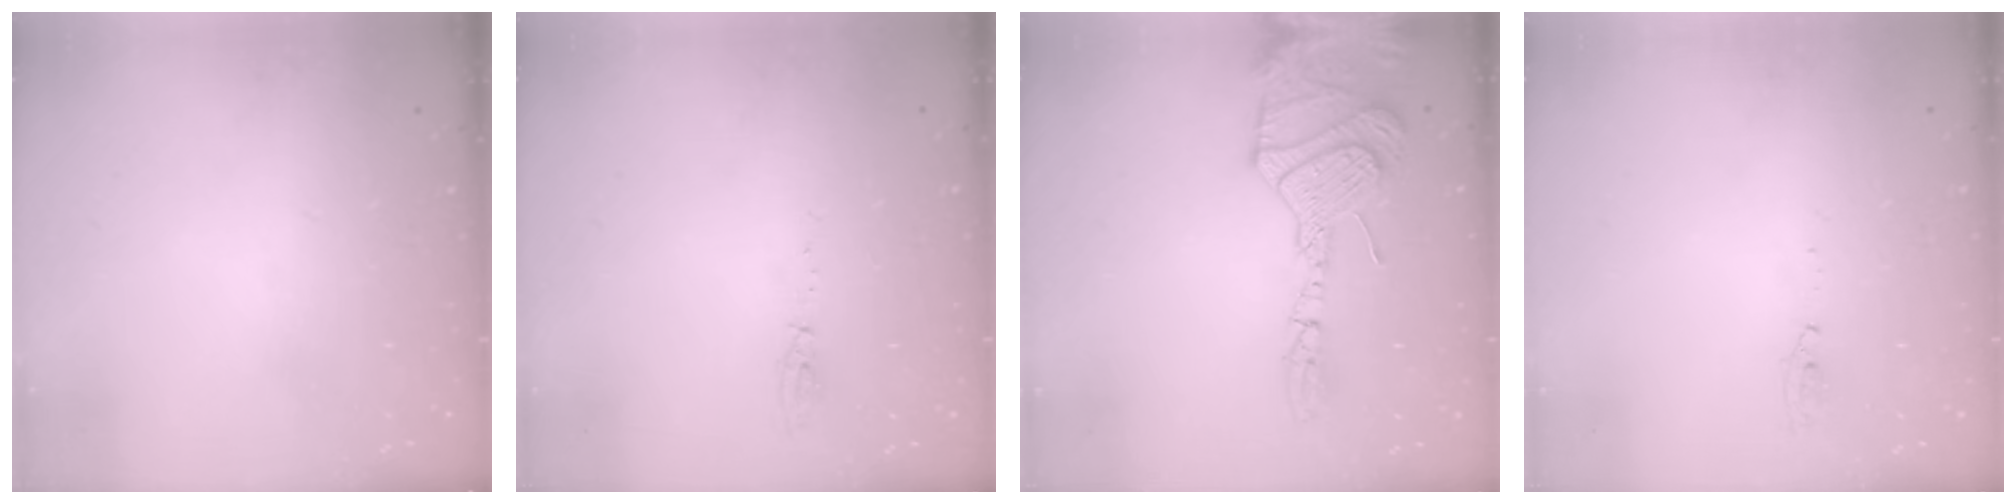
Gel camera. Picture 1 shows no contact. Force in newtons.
{"total": 4.8, "press": 4.7, "slide": 1.0}
{"total": 18.6, "press": 18.4, "slide": 3.1}
{"total": 4.3, "press": 4.1, "slide": 1.3}